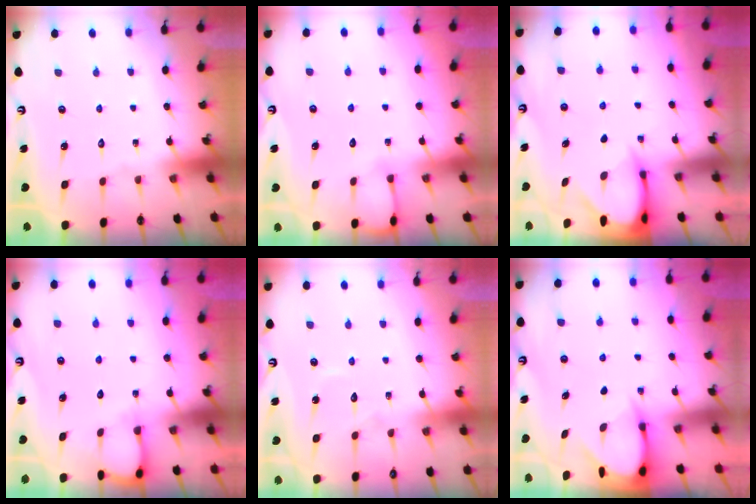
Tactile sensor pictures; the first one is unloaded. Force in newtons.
{"total": 4.1, "press": 4.0, "slide": 0.5}
{"total": 3.3, "press": 3.3, "slide": 0.3}
{"total": 2.6, "press": 2.6, "slide": 0.3}
{"total": 4.6, "press": 4.6, "slide": 0.1}
{"total": 3.7, "press": 3.7, "slide": 0.3}